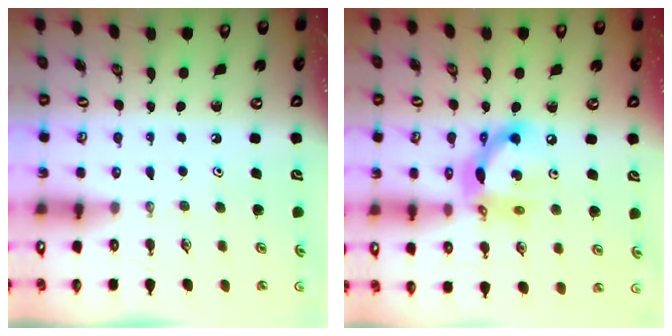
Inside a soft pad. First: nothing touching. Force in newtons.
{"total": 13.9, "press": 13.8, "slide": 0.9}